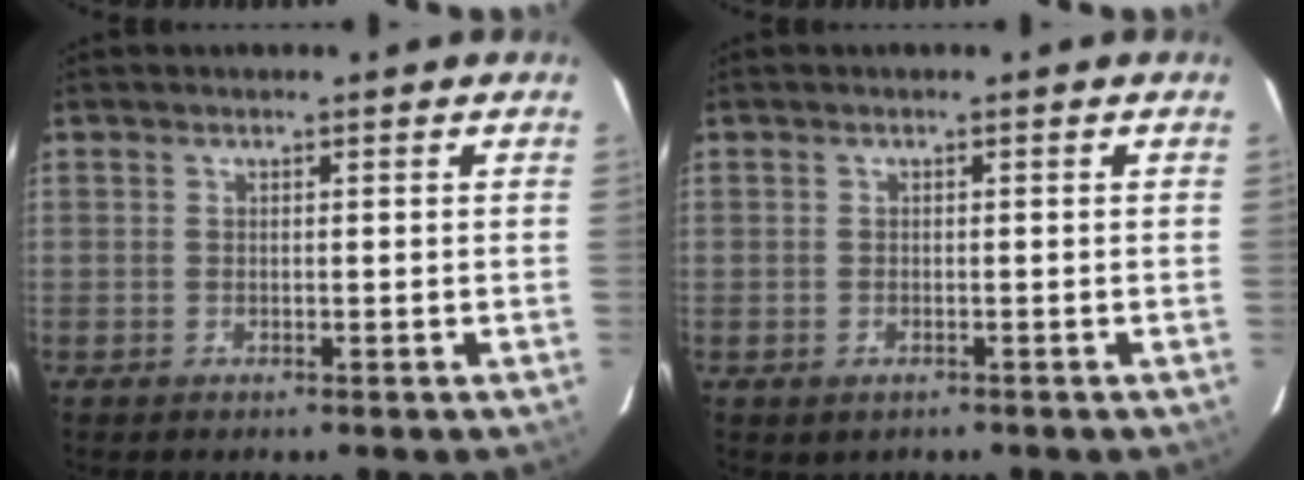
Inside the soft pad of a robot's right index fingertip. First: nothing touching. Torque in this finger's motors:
{"motor_torque": [0.24, -0.52, 0.00, -0.01]}